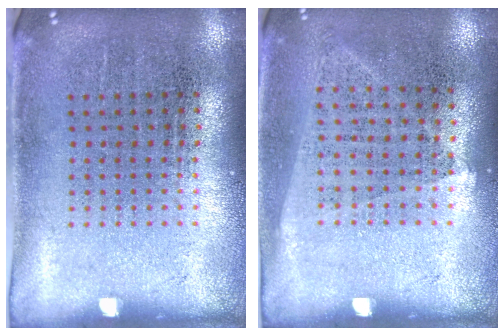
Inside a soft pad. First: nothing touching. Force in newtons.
{"total": 1.0, "press": 0.9, "slide": 0.6}